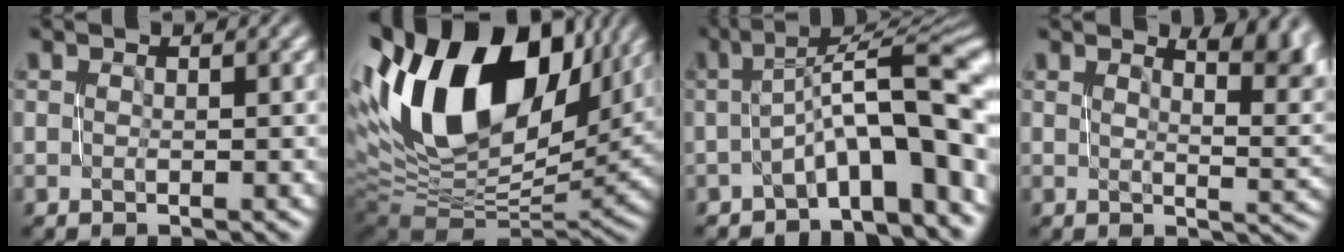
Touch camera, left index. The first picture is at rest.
{"total": 16.5, "force": [5.6, 9.3, 12.4], "torque": [-0.220, 0.019, 0.090]}
{"total": 9.3, "force": [-2.7, 2.0, 8.6], "torque": [-0.120, 0.029, -0.041]}
{"total": 5.8, "force": [3.1, 2.1, 4.4], "torque": [-0.038, 0.007, 0.047]}